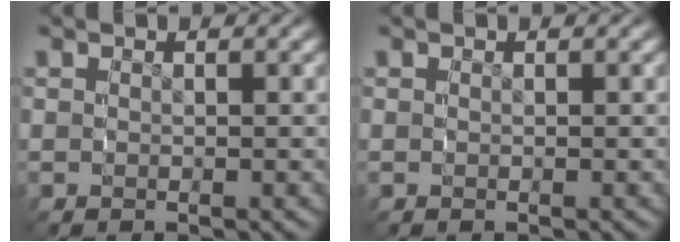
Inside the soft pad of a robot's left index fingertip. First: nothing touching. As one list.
[{"total": 0.0}]